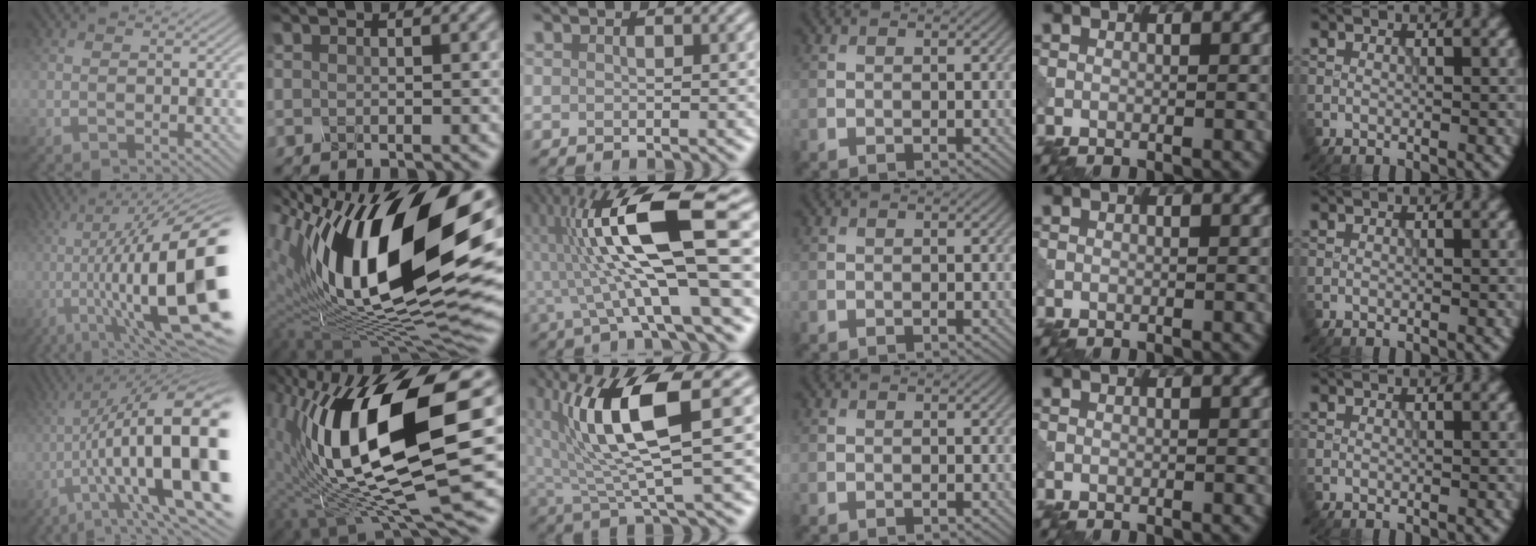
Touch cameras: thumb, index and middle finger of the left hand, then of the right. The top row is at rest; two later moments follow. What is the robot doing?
{"motion": "shake", "object": "plastic piggy bank"}